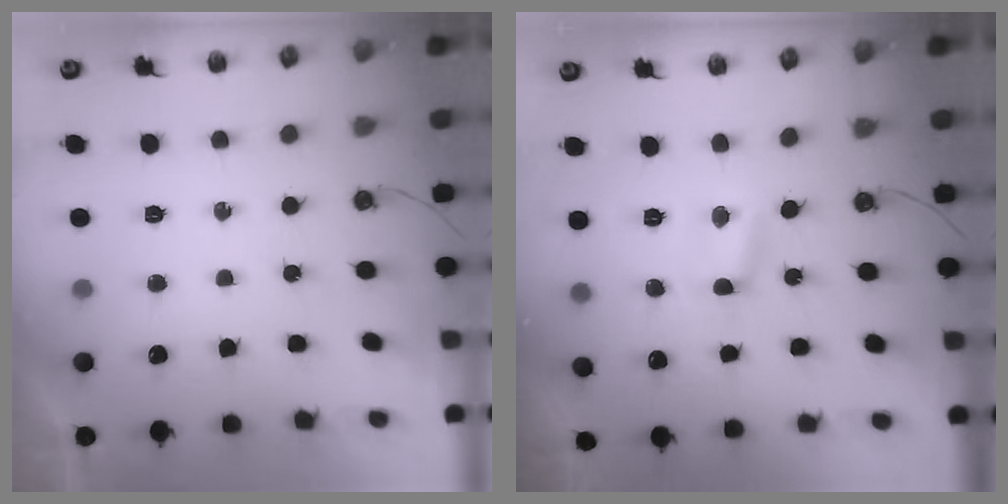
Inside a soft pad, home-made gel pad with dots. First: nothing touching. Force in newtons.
{"total": 1.2, "press": 1.1, "slide": 0.6}